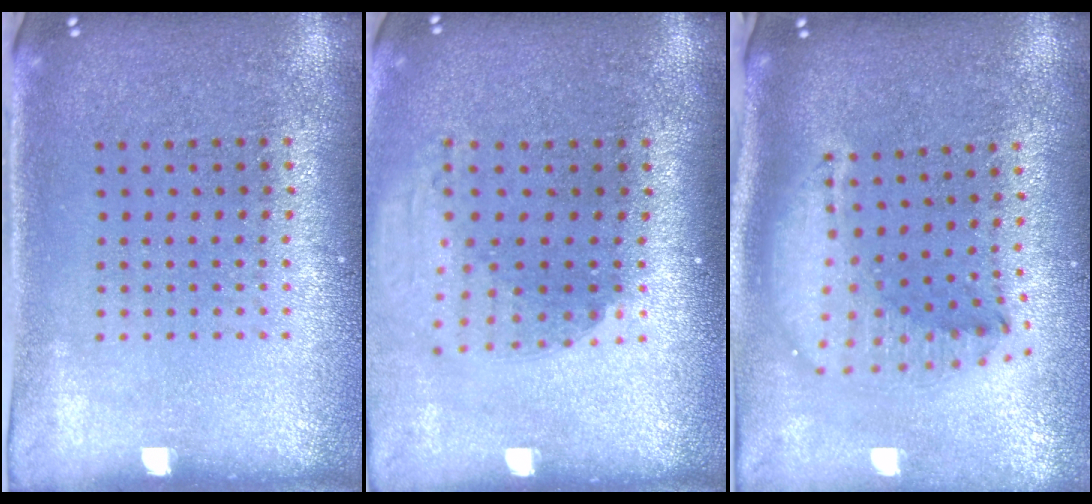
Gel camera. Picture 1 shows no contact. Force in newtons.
{"total": 2.0, "press": 1.5, "slide": 1.3}
{"total": 2.1, "press": 1.7, "slide": 1.3}